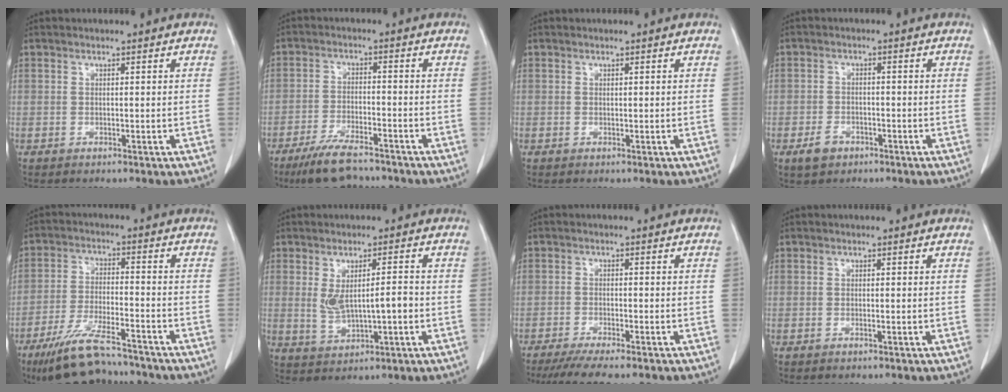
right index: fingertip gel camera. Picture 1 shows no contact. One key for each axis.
{"total": 8.9, "fx": -7.3, "fy": 2.2, "fz": 4.7, "tx": -0.088, "ty": -0.019, "tz": -0.125}
{"total": 0.0}
{"total": 3.4, "fx": -2.0, "fy": 2.3, "fz": 1.4, "tx": -0.027, "ty": 0.004, "tz": -0.028}
{"total": 12.8, "fx": -10.8, "fy": 2.3, "fz": 6.5, "tx": -0.124, "ty": -0.016, "tz": -0.180}
{"total": 5.9, "fx": 0.0, "fy": 1.9, "fz": 5.6, "tx": -0.101, "ty": 0.008, "tz": 0.015}
{"total": 9.2, "fx": -7.8, "fy": 0.4, "fz": 4.7, "tx": -0.056, "ty": -0.019, "tz": -0.120}
{"total": 0.0}